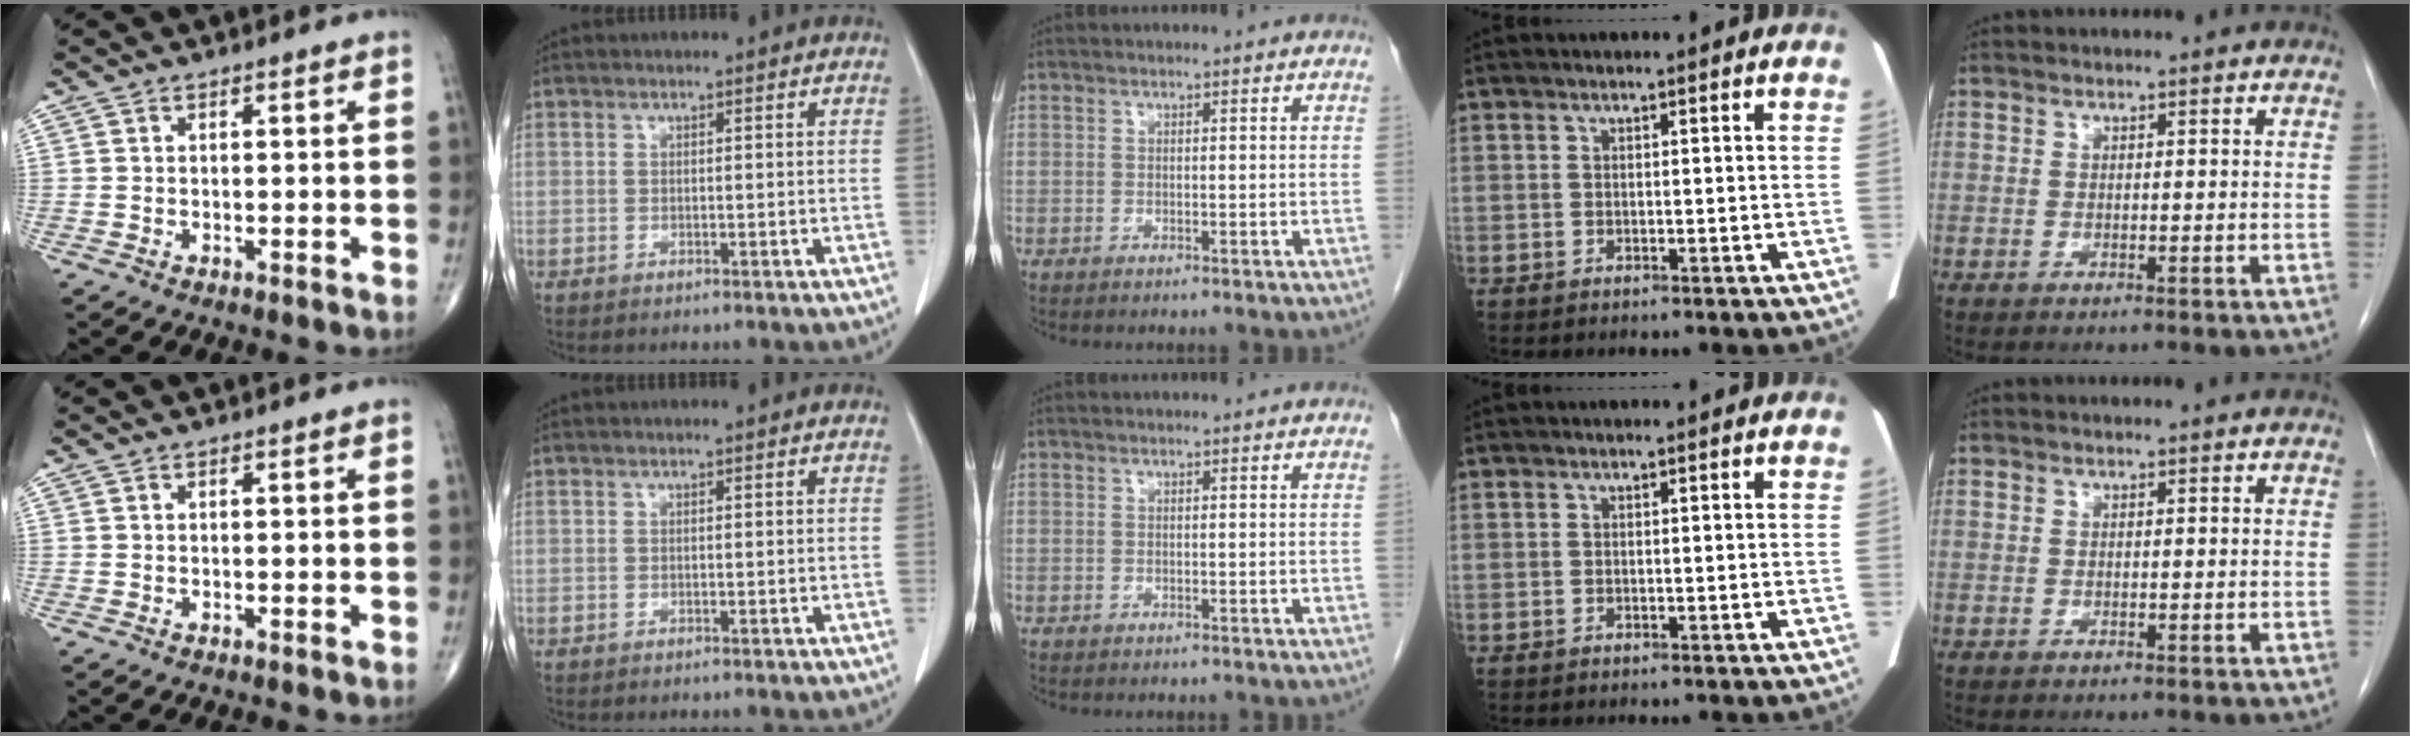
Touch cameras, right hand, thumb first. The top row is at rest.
{}